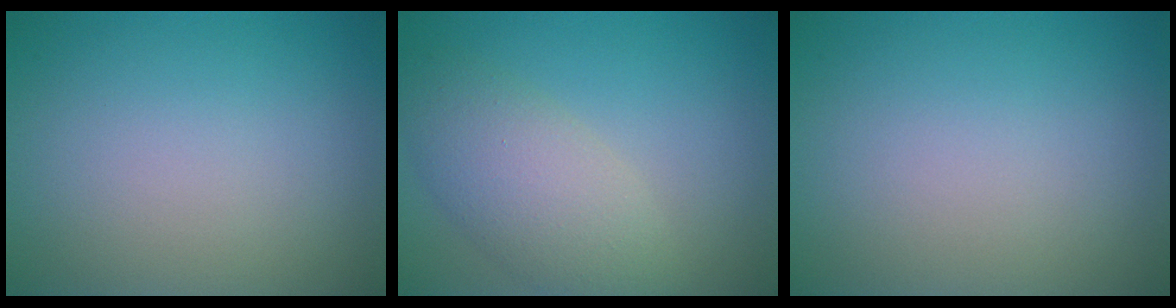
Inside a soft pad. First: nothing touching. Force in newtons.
{"total": 5.0, "press": 5.0, "slide": 0.4}
{"total": 0.0}